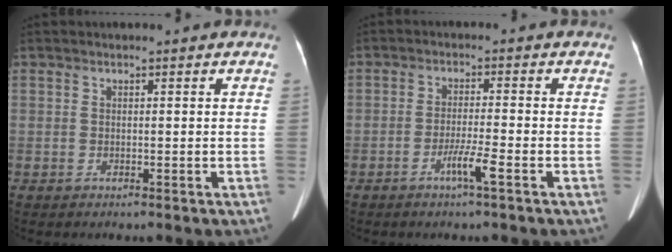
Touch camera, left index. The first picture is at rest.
{"total": 3.7, "force": [-2.1, -0.5, 3.0], "torque": [-0.059, -0.006, -0.044]}